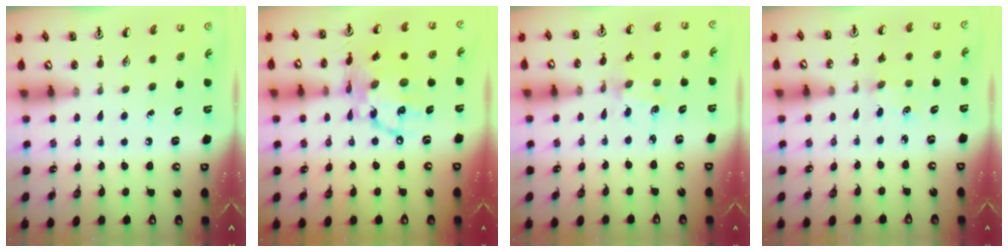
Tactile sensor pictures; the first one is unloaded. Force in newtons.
{"total": 16.4, "press": 16.3, "slide": 1.9}
{"total": 2.5, "press": 2.5, "slide": 0.4}
{"total": 3.3, "press": 3.3, "slide": 0.5}